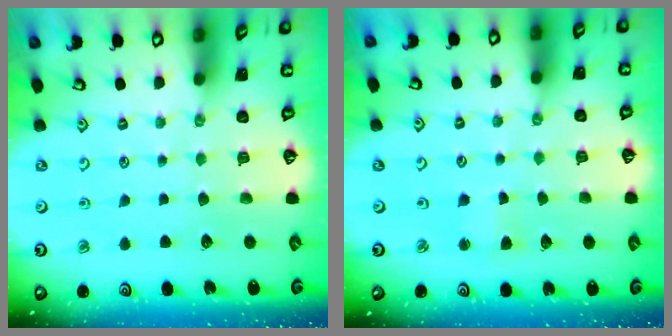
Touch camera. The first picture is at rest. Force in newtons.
{"total": 2.2, "press": 2.2, "slide": 0.2}